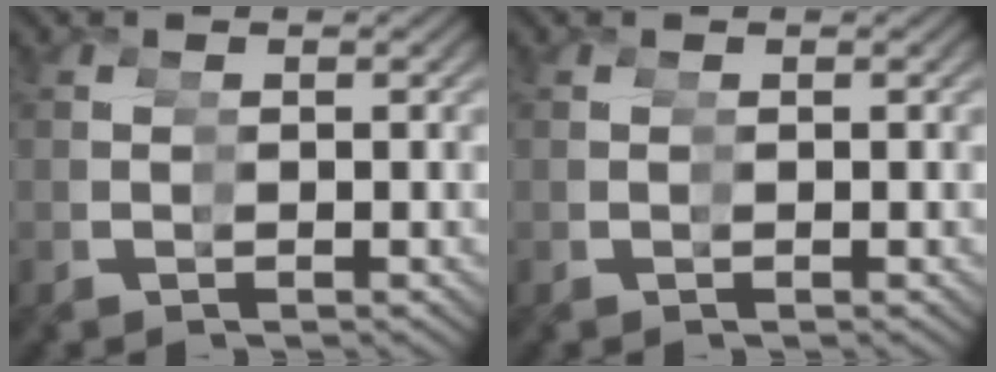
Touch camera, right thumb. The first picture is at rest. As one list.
[{"total": 0.0}]